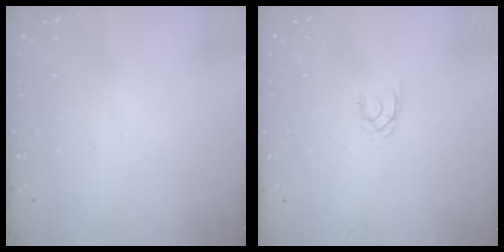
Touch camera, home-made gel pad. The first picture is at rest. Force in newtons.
{"total": 1.3, "press": 1.2, "slide": 0.3}